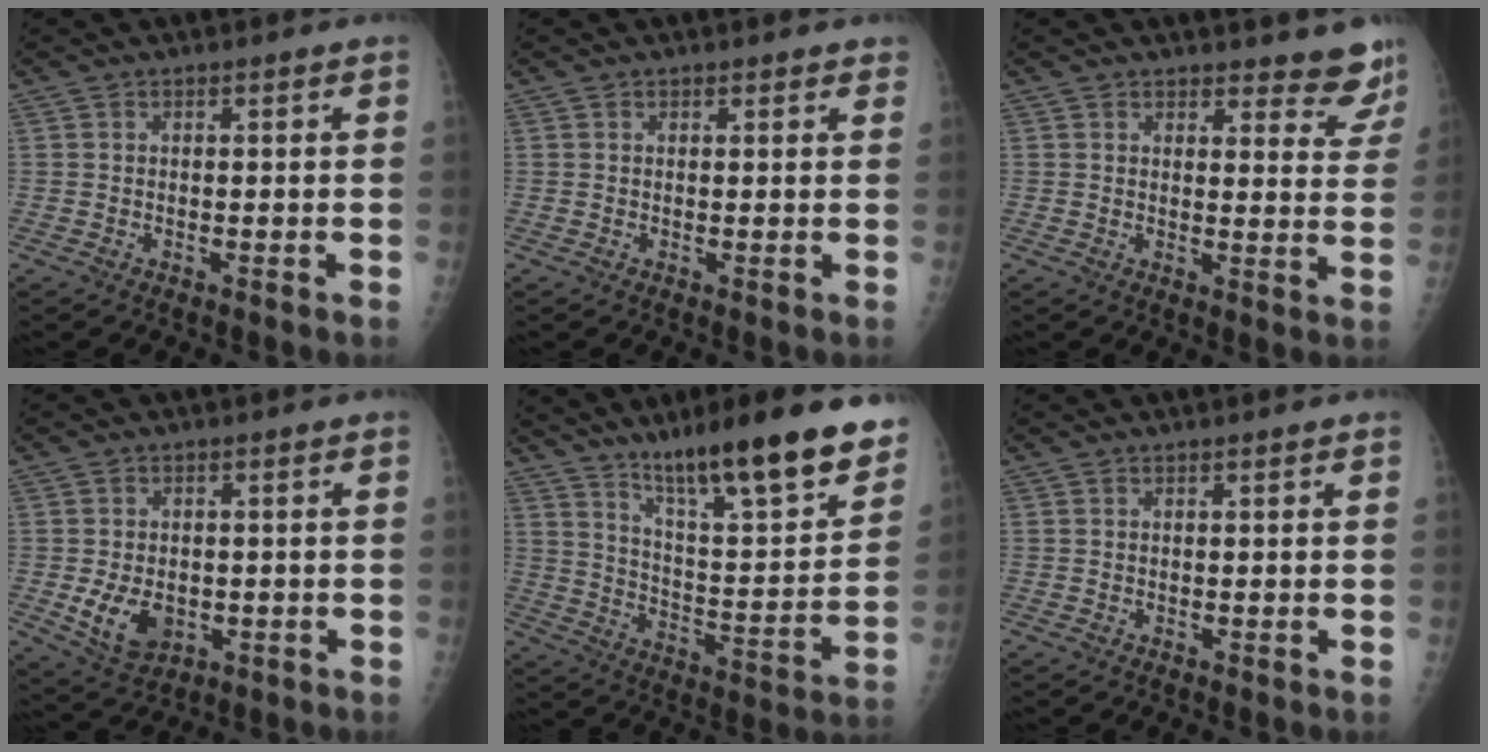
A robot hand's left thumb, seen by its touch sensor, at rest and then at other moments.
{"total": 1.2, "force": [0.9, 0.6, 0.3], "torque": [0.009, -0.004, 0.007]}
{"total": 7.9, "force": [7.3, 2.5, 1.5], "torque": [0.025, -0.052, 0.065]}
{"total": 7.4, "force": [-1.4, 5.3, 5.0], "torque": [-0.070, -0.006, -0.010]}
{"total": 22.5, "force": [15.7, 3.9, 15.6], "torque": [-0.210, -0.078, 0.256]}
{"total": 0.0}